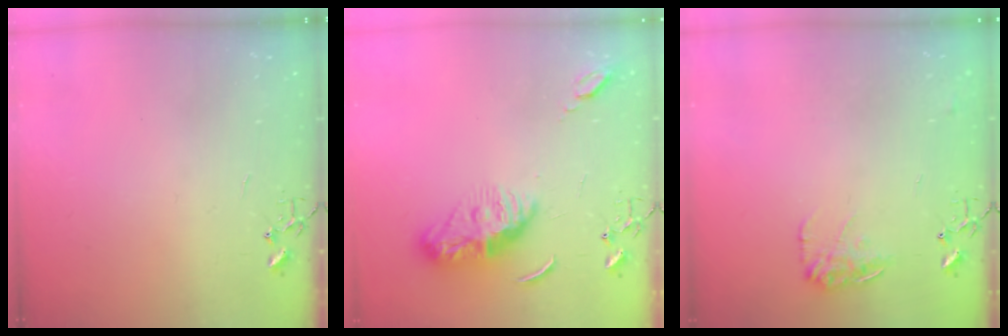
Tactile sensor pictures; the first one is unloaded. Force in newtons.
{"total": 11.3, "press": 11.3, "slide": 0.3}
{"total": 10.8, "press": 10.7, "slide": 0.6}